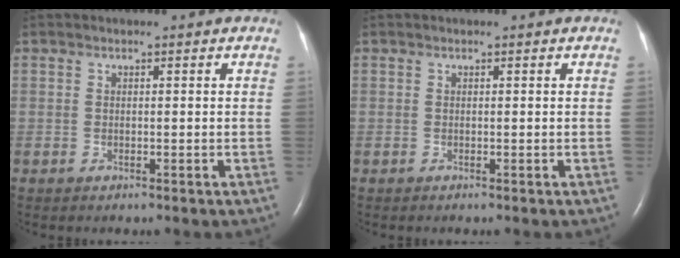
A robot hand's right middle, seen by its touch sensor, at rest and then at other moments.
{"total": 0.0}